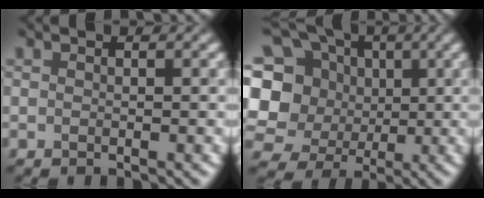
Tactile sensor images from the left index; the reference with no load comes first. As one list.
[{"total": 14.5, "force": [1.7, 13.1, 6.0], "torque": [-0.186, 0.032, 0.007]}]